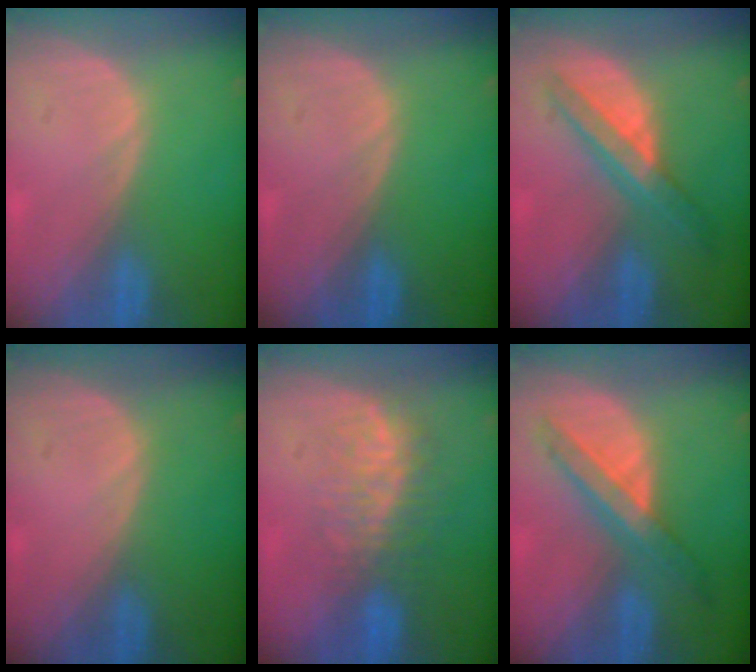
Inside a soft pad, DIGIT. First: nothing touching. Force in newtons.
{"total": 0.0}
{"total": 7.1, "press": 6.0, "slide": 3.7}
{"total": 0.0}
{"total": 7.7, "press": 7.1, "slide": 3.0}
{"total": 6.9, "press": 6.3, "slide": 2.9}